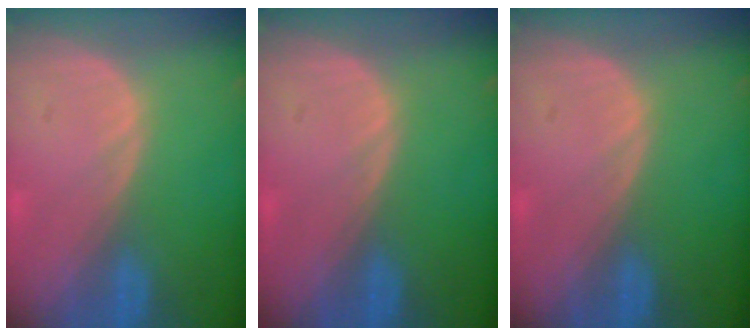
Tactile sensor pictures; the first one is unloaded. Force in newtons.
{"total": 0.0}
{"total": 0.0}